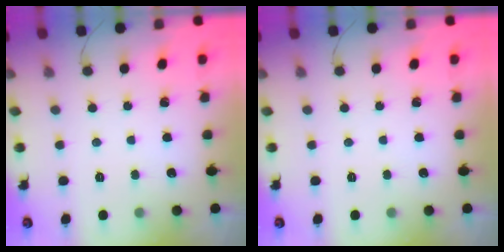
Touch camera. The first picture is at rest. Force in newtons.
{"total": 0.0}